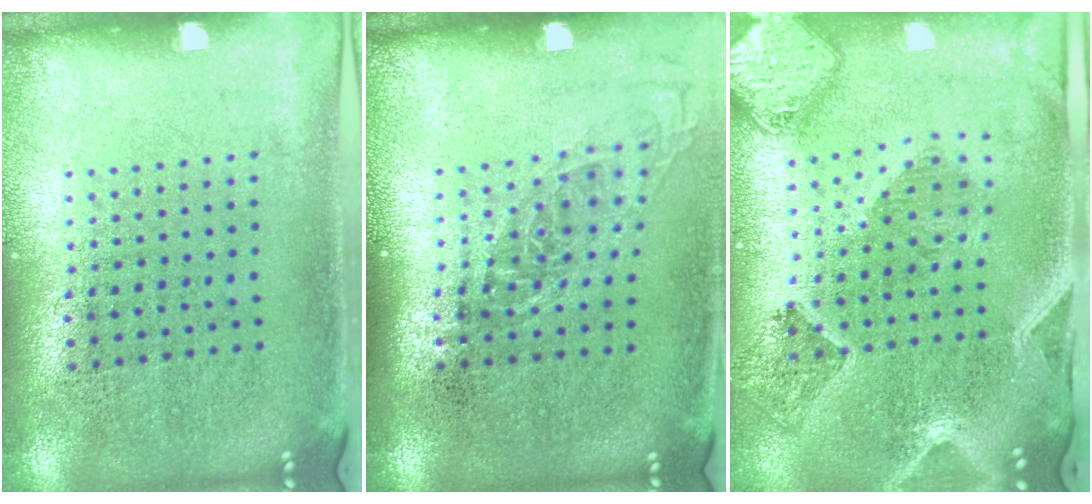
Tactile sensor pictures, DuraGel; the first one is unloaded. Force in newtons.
{"total": 1.3, "press": 1.1, "slide": 0.8}
{"total": 1.8, "press": 1.7, "slide": 0.4}